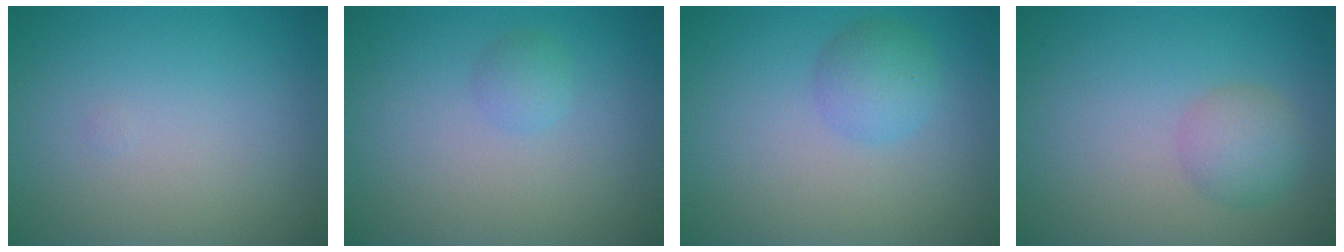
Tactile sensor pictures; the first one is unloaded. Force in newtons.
{"total": 1.1, "press": 1.1, "slide": 0.0}
{"total": 2.4, "press": 2.4, "slide": 0.1}
{"total": 2.5, "press": 2.5, "slide": 0.1}